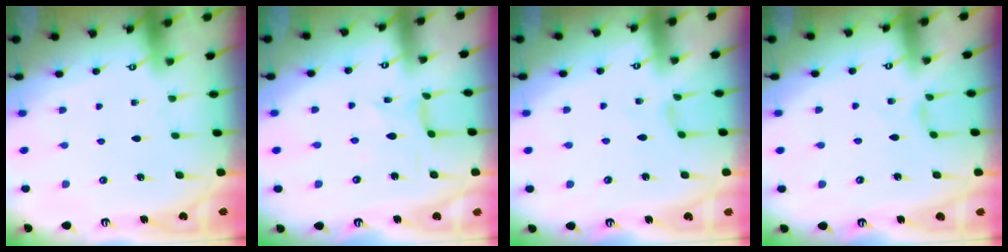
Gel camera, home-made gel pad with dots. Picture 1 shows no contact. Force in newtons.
{"total": 1.5, "press": 1.5, "slide": 0.1}
{"total": 0.6, "press": 0.6, "slide": 0.2}
{"total": 0.7, "press": 0.6, "slide": 0.3}